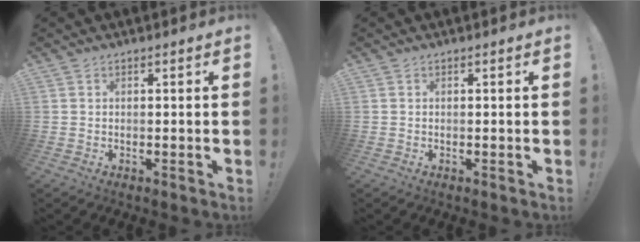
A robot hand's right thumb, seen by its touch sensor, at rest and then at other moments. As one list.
[{"total": 0.0}]